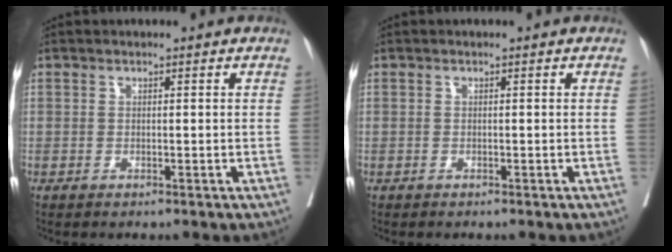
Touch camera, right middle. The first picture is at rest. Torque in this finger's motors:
{"motor_torque": [-0.15, -0.15, 0.02, 0.01]}